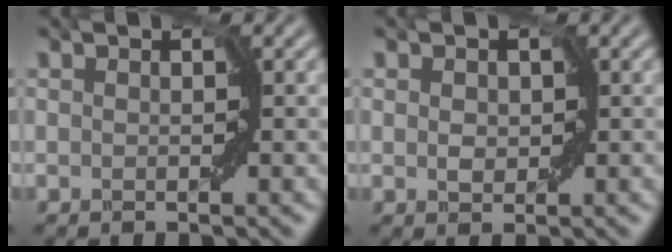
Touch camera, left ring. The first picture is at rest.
{"total": 1.0, "force": [0.1, 0.9, 0.3], "torque": [-0.005, -0.002, 0.001]}